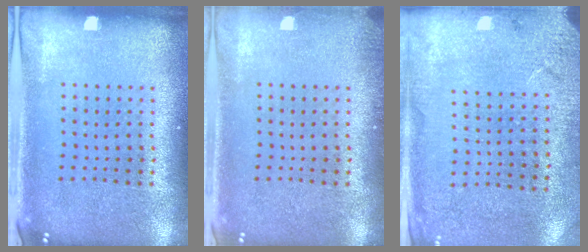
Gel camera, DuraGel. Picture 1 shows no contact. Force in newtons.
{"total": 0.8, "press": 0.8, "slide": 0.1}
{"total": 2.6, "press": 2.4, "slide": 0.9}